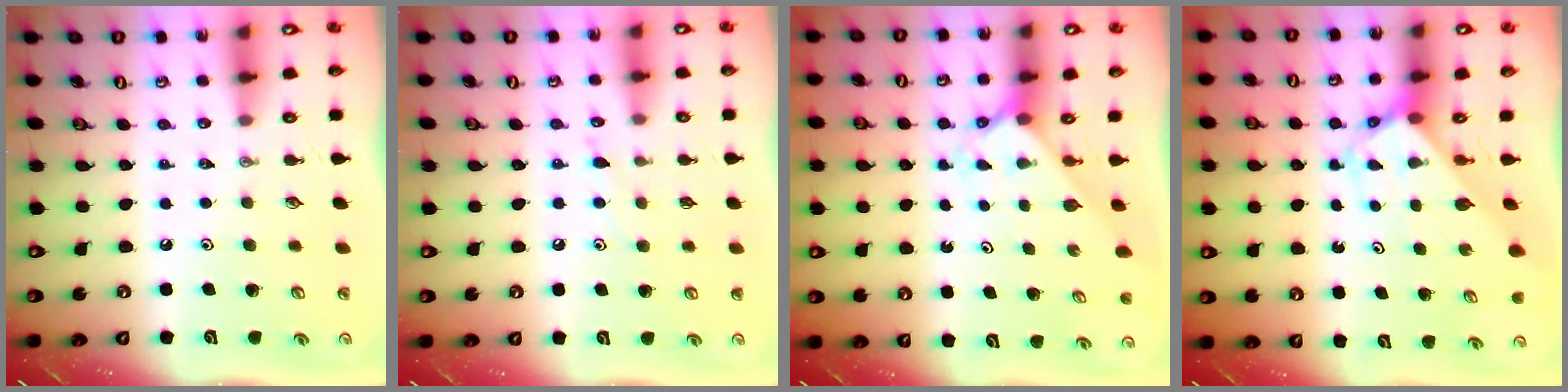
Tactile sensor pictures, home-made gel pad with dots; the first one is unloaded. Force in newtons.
{"total": 5.4, "press": 5.4, "slide": 0.4}
{"total": 2.1, "press": 2.1, "slide": 0.2}
{"total": 2.7, "press": 2.7, "slide": 0.1}